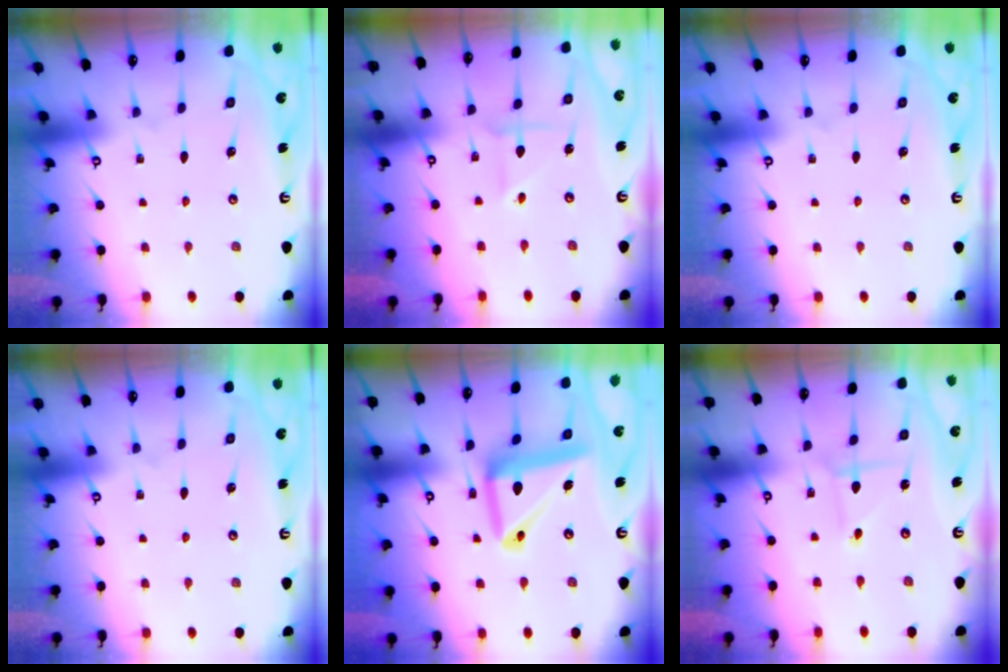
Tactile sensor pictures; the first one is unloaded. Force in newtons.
{"total": 3.7, "press": 3.7, "slide": 0.2}
{"total": 0.0}
{"total": 0.0}
{"total": 15.3, "press": 15.2, "slide": 1.7}
{"total": 1.6, "press": 1.6, "slide": 0.1}